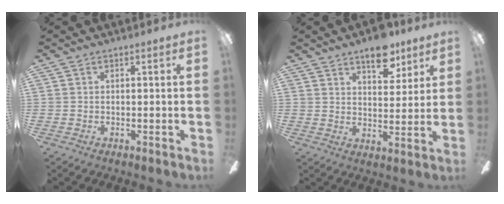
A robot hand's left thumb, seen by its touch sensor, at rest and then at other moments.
{"total": 9.6, "force": [6.9, 4.4, 5.1], "torque": [-0.052, -0.035, 0.115]}